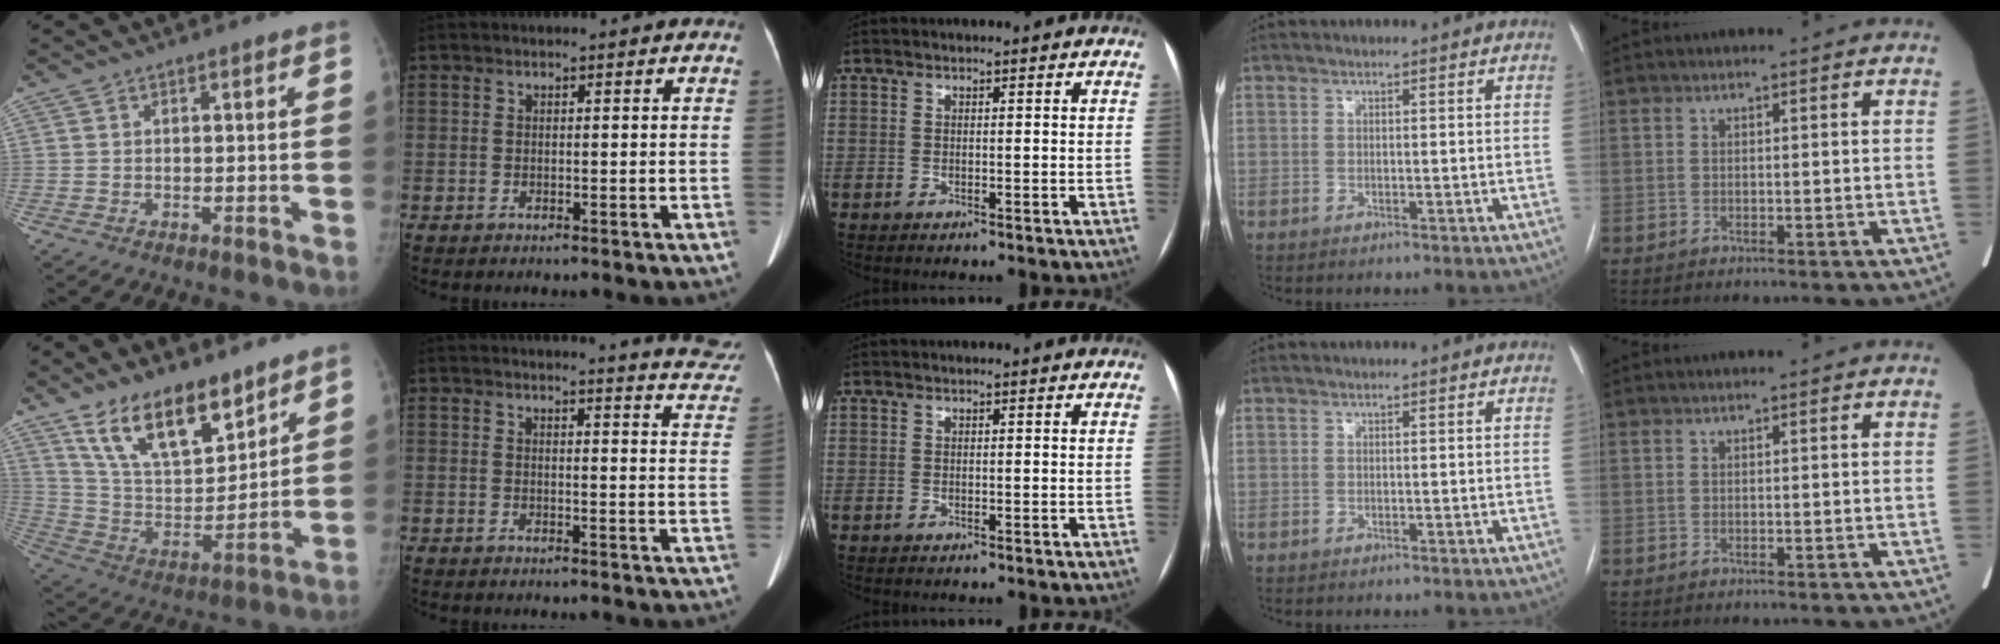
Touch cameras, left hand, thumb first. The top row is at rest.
{"thumb": {"total": 17.8, "force": [12.2, 7.9, 10.2], "torque": [-0.132, -0.070, 0.230]}, "index": {"total": 11.5, "force": [11.4, 0.0, 2.1], "torque": [-0.006, -0.085, 0.094]}}